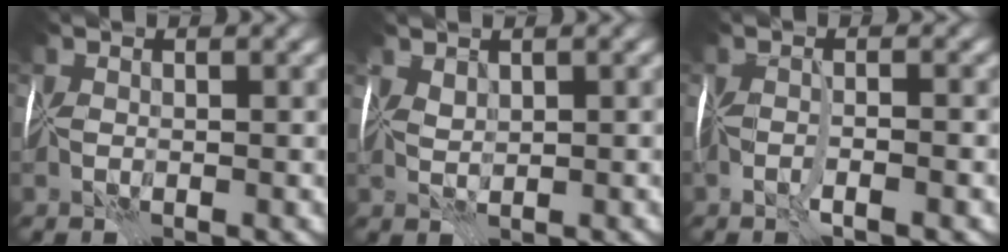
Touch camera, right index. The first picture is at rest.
{"total": 1.0, "force": [0.8, -0.4, 0.0], "torque": [0.002, -0.002, 0.017]}
{"total": 1.6, "force": [-1.0, -1.1, 0.4], "torque": [-0.004, -0.004, -0.023]}